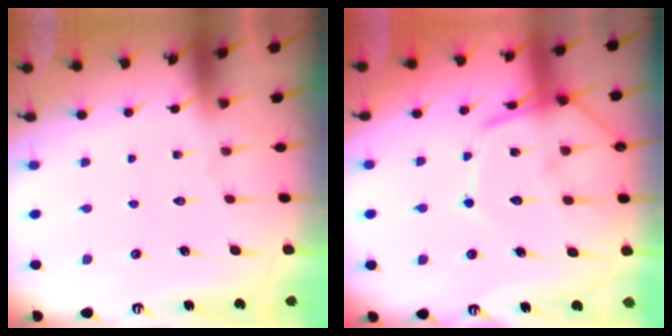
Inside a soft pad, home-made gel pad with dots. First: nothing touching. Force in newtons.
{"total": 12.1, "press": 12.1, "slide": 1.1}